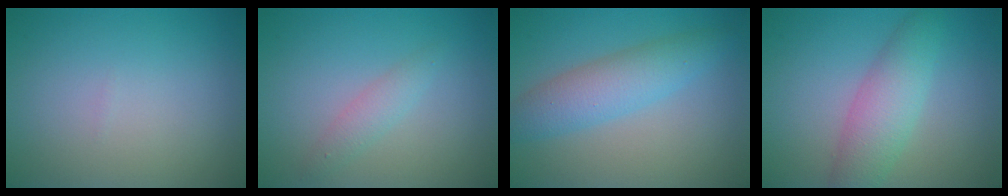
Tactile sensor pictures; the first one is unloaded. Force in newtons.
{"total": 1.6, "press": 1.6, "slide": 0.0}
{"total": 4.3, "press": 4.3, "slide": 0.1}
{"total": 4.4, "press": 4.4, "slide": 0.1}